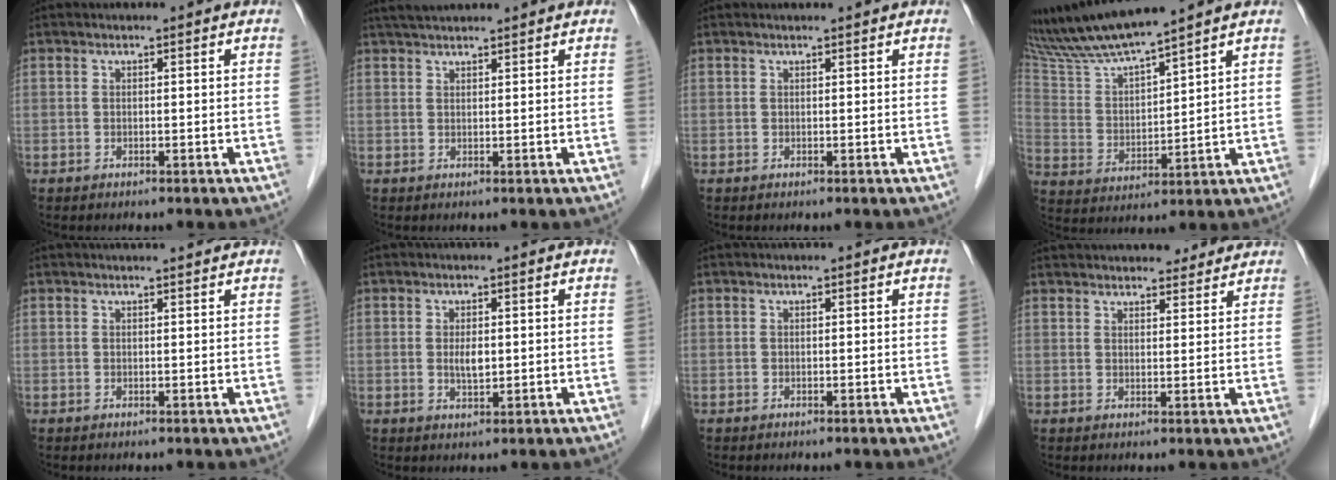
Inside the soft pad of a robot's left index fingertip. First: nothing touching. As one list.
[{"total": 4.7, "force": [4.3, 0.3, 1.8], "torque": [-0.028, 0.035, 0.076]}, {"total": 1.3, "force": [1.2, 0.0, 0.3], "torque": [-0.006, 0.008, 0.017]}, {"total": 11.6, "force": [10.7, -1.2, 4.4], "torque": [-0.100, 0.005, 0.213]}, {"total": 2.3, "force": [2.3, 0.0, 0.5], "torque": [-0.008, 0.008, 0.027]}, {"total": 2.4, "force": [0.2, 0.9, 2.2], "torque": [-0.041, -0.005, 0.004]}, {"total": 0.0}, {"total": 12.9, "force": [12.0, 3.4, 3.5], "torque": [-0.041, 0.030, 0.162]}]